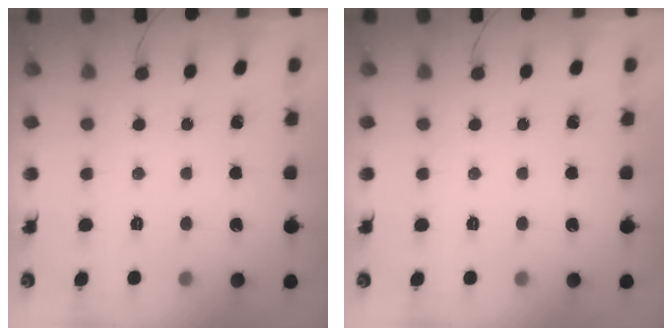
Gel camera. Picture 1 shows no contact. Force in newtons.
{"total": 0.0}